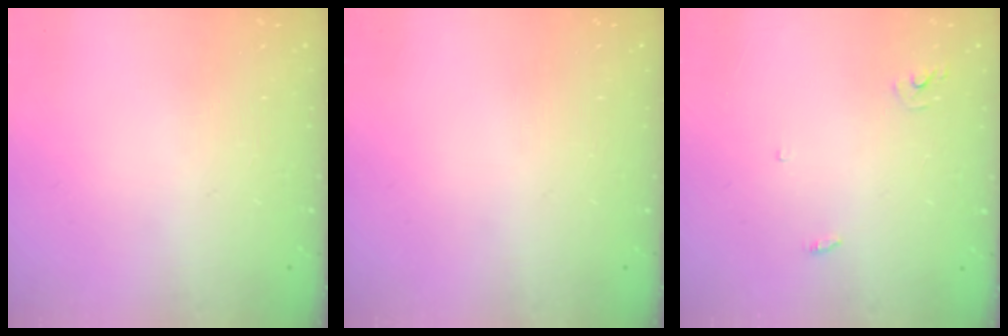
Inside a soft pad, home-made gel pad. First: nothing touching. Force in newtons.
{"total": 0.0}
{"total": 2.9, "press": 2.9, "slide": 0.2}